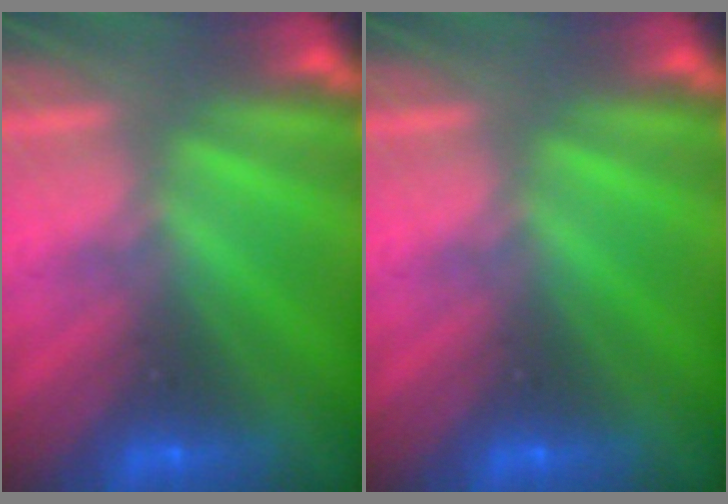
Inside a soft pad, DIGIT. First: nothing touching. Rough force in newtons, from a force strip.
{"total": 0.0}